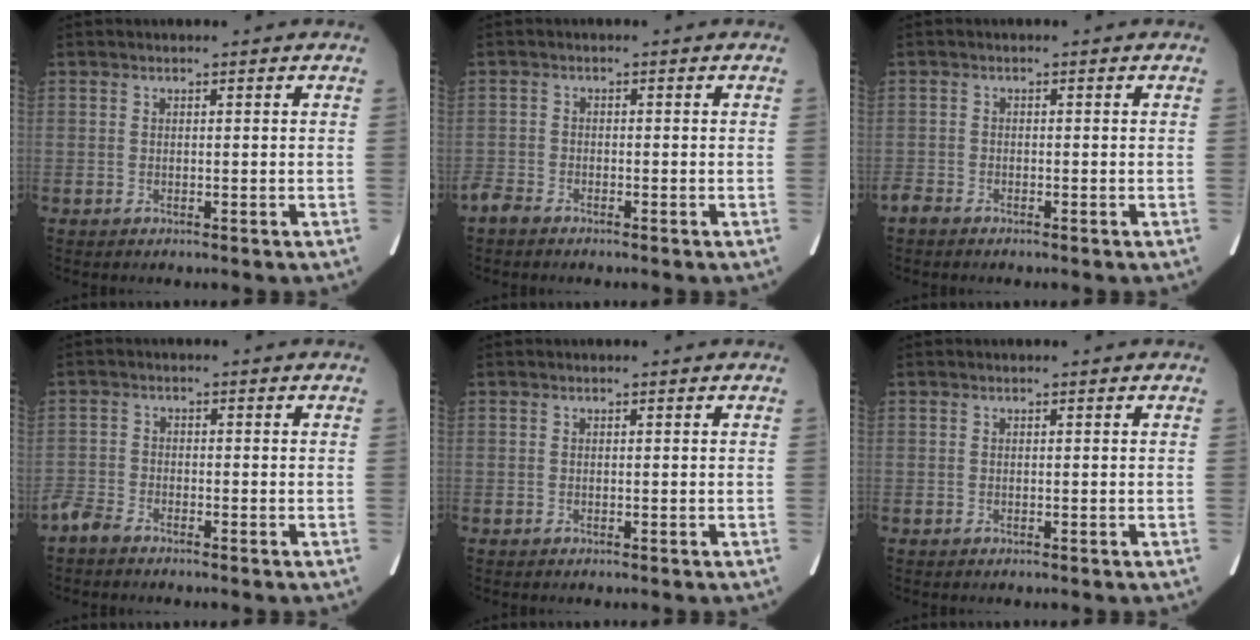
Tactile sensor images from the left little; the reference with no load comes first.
{"total": 2.4, "force": [-2.2, 0.7, 0.7], "torque": [-0.019, -0.003, -0.041]}
{"total": 1.6, "force": [-1.5, 0.5, 0.5], "torque": [-0.017, -0.002, -0.027]}
{"total": 2.9, "force": [-2.7, 0.7, 0.9], "torque": [-0.021, -0.004, -0.054]}
{"total": 0.0}
{"total": 0.0}